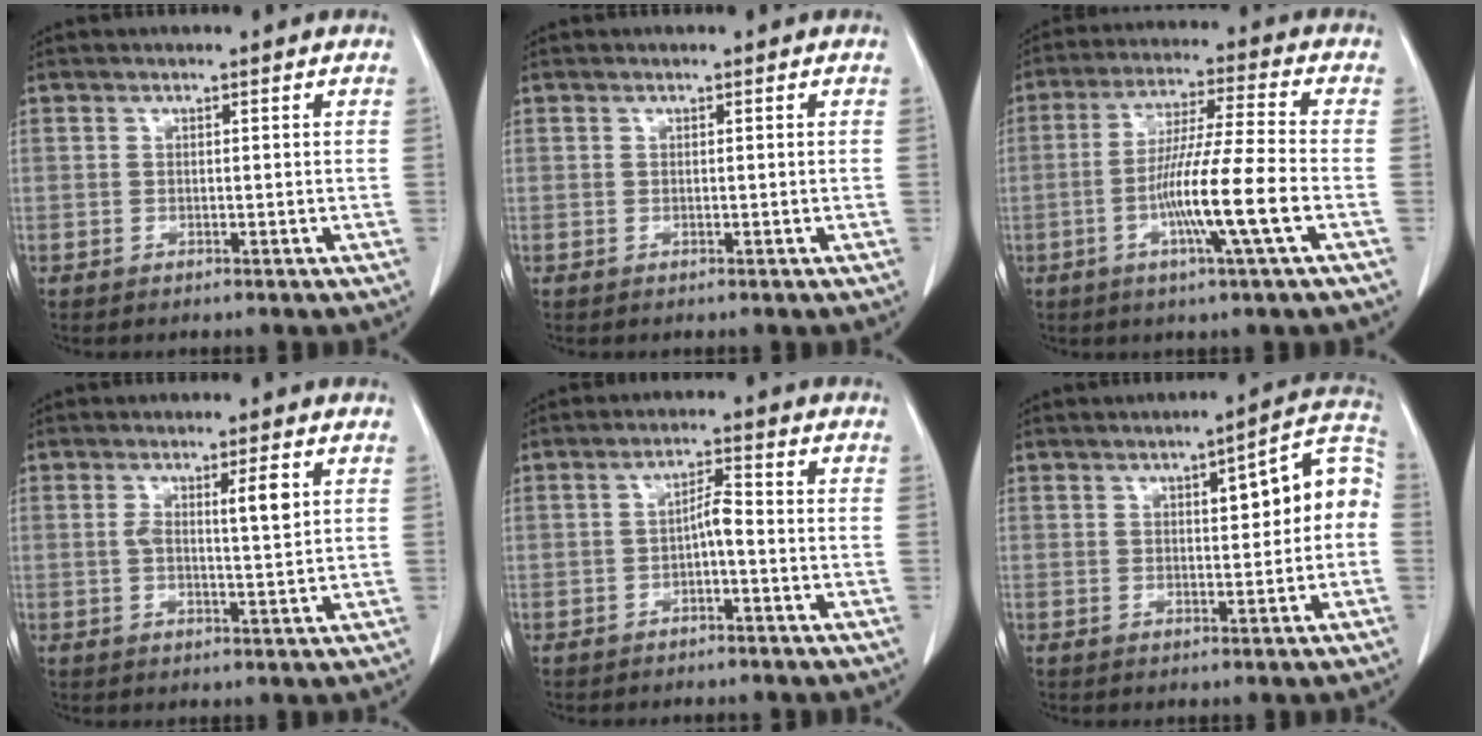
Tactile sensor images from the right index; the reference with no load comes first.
{"total": 0.0}
{"total": 12.5, "force": [-3.8, -0.7, 11.9], "torque": [-0.219, -0.009, -0.073]}
{"total": 5.1, "force": [1.4, 0.8, 4.8], "torque": [-0.085, 0.003, 0.024]}
{"total": 3.6, "force": [-0.9, 1.1, 3.3], "torque": [-0.066, 0.015, -0.012]}
{"total": 10.7, "force": [1.1, 3.3, 10.1], "torque": [-0.136, 0.042, 0.017]}